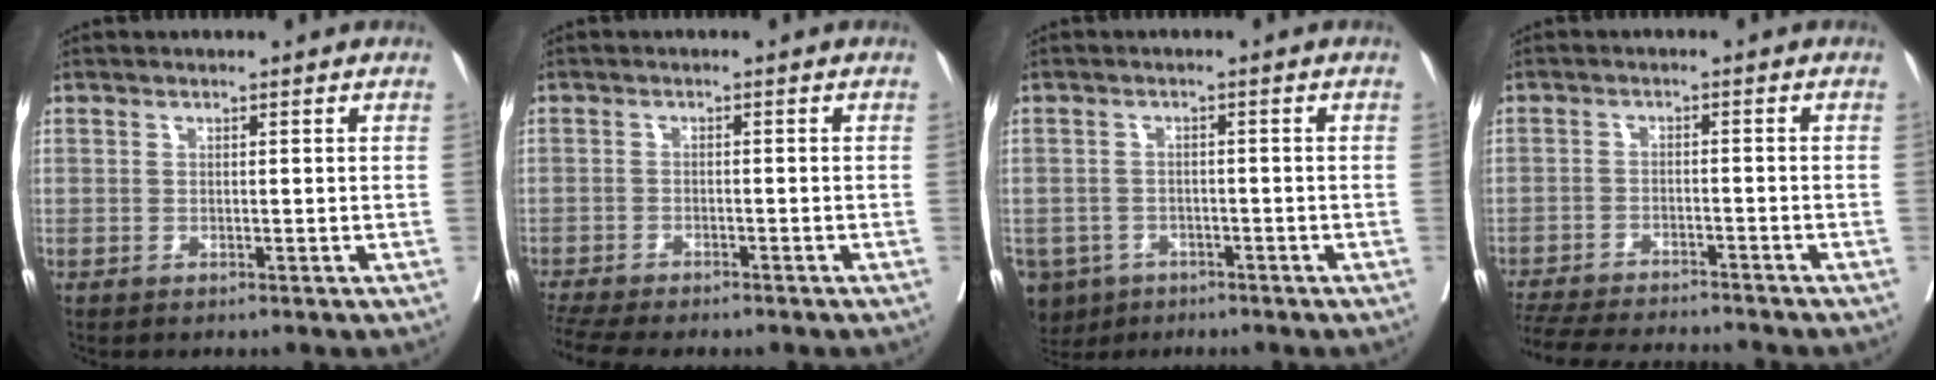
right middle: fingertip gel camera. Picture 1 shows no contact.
{"total": 8.8, "force": [-7.5, 1.7, 4.3], "torque": [-0.074, -0.003, -0.117]}
{"total": 6.3, "force": [-4.1, 4.7, 1.2], "torque": [-0.026, 0.001, -0.062]}
{"total": 13.7, "force": [-12.8, 1.3, 4.7], "torque": [-0.082, -0.014, -0.190]}